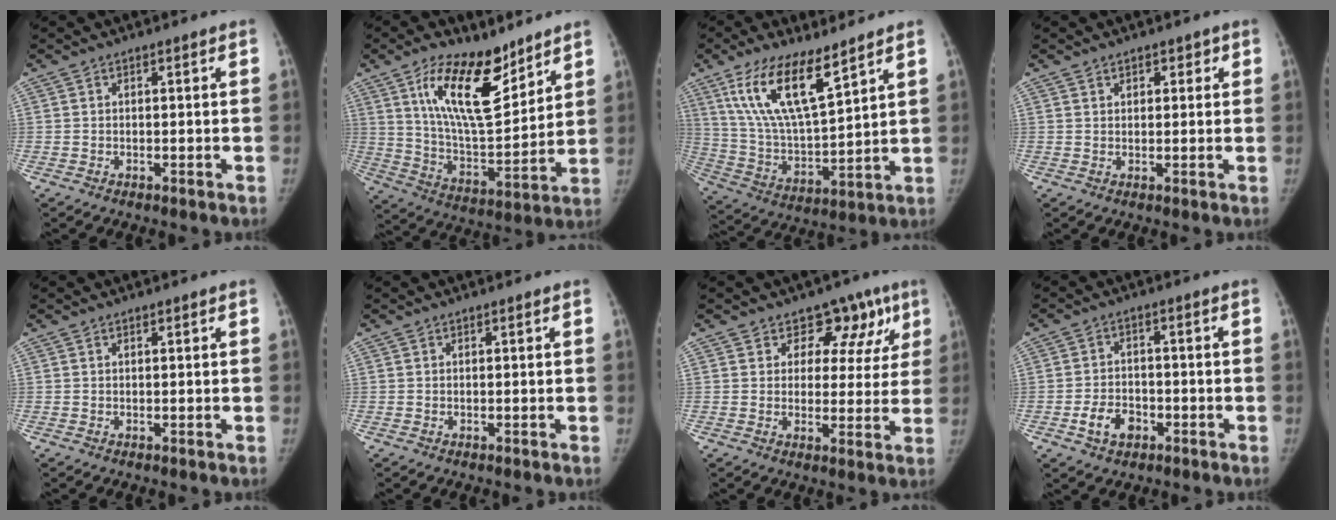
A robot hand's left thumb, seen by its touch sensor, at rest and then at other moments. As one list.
[{"total": 17.8, "force": [10.7, 7.2, 12.2], "torque": [-0.171, -0.071, 0.202]}, {"total": 15.8, "force": [9.6, 4.8, 11.6], "torque": [-0.206, -0.047, 0.196]}, {"total": 2.1, "force": [1.2, 1.5, 0.7], "torque": [0.013, -0.004, 0.014]}, {"total": 0.0}, {"total": 0.0}, {"total": 10.1, "force": [6.3, 7.2, 3.1], "torque": [0.023, -0.020, 0.068]}, {"total": 5.7, "force": [-2.6, 4.1, 3.1], "torque": [-0.042, 0.019, -0.041]}]